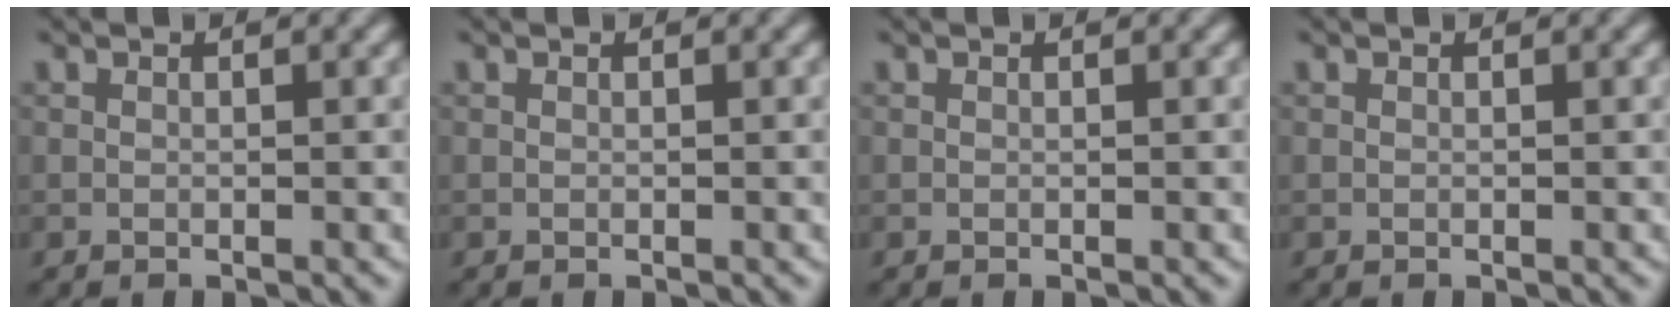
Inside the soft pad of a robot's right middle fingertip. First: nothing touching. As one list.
[{"total": 0.0}, {"total": 0.0}, {"total": 0.0}]